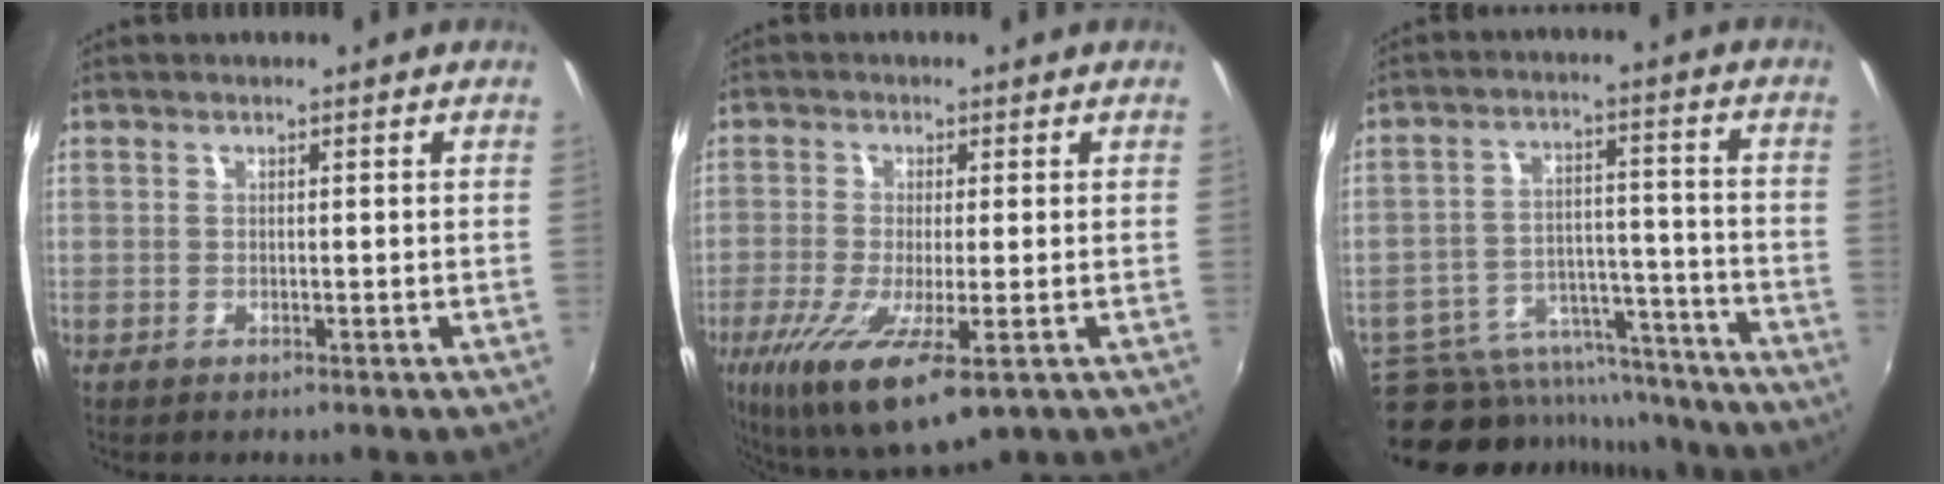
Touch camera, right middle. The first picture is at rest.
{"total": 14.5, "force": [-6.4, 3.8, 12.4], "torque": [-0.260, -0.058, -0.108]}
{"total": 18.9, "force": [-15.4, 8.7, 6.6], "torque": [-0.138, 0.020, -0.200]}